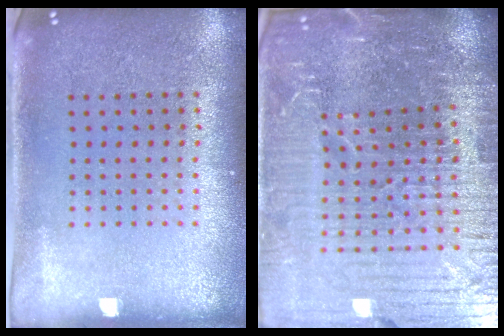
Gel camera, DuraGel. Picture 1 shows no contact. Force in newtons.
{"total": 6.8, "press": 6.0, "slide": 3.3}